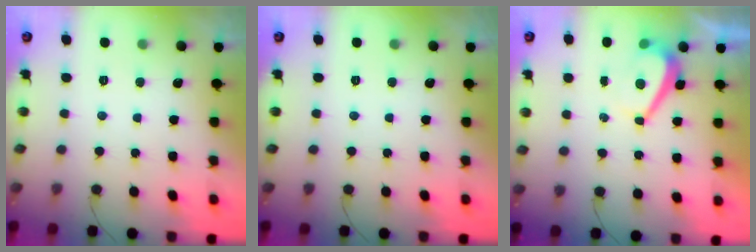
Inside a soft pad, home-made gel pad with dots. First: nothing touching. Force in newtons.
{"total": 0.0}
{"total": 3.0, "press": 2.9, "slide": 0.6}